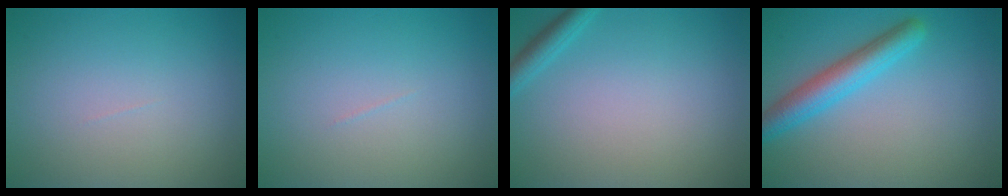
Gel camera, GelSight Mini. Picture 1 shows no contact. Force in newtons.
{"total": 0.0}
{"total": 1.7, "press": 1.7, "slide": 0.1}
{"total": 4.1, "press": 4.1, "slide": 0.1}